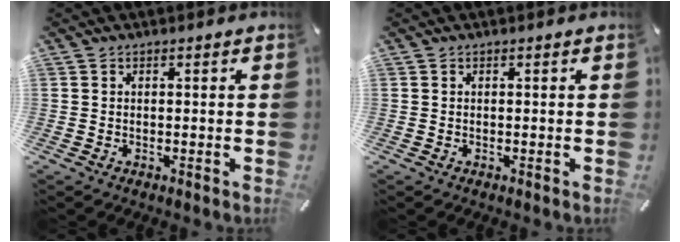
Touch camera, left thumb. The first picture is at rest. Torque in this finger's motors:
{"motor_torque": [0.00, 0.00, -0.03, 0.04, 0.00]}